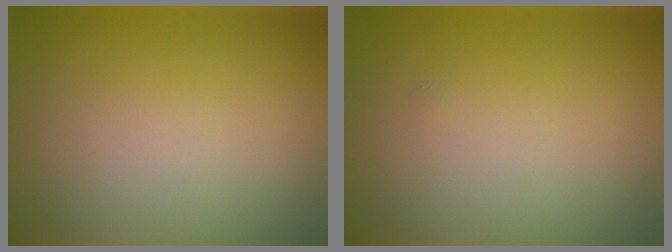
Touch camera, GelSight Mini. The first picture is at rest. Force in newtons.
{"total": 0.0}